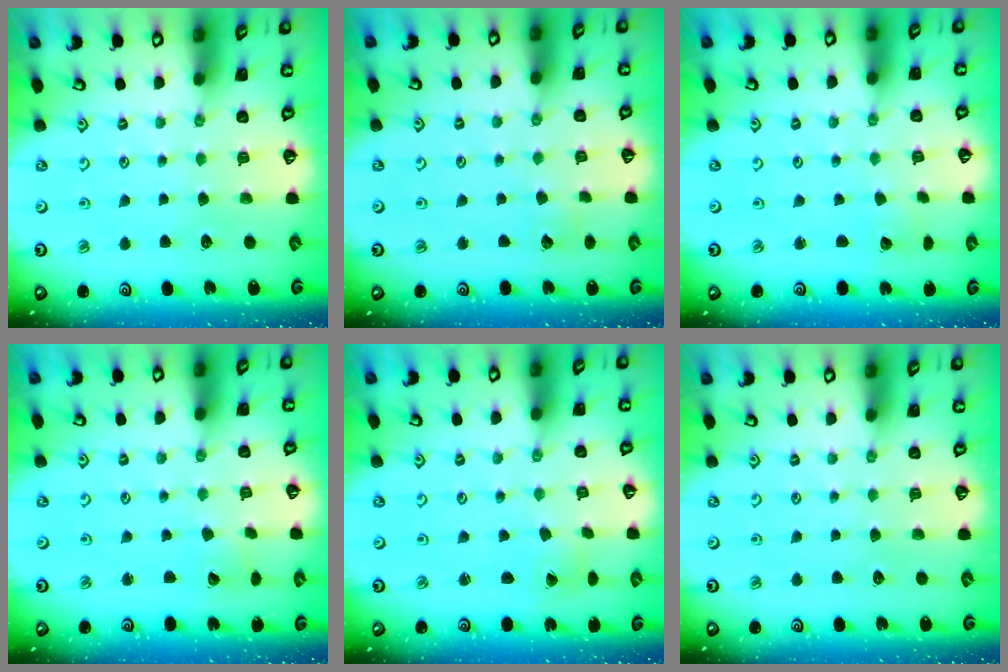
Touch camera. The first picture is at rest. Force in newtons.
{"total": 2.7, "press": 2.7, "slide": 0.2}
{"total": 1.7, "press": 1.7, "slide": 0.1}
{"total": 2.5, "press": 2.4, "slide": 0.3}
{"total": 1.0, "press": 1.0, "slide": 0.0}
{"total": 0.0}